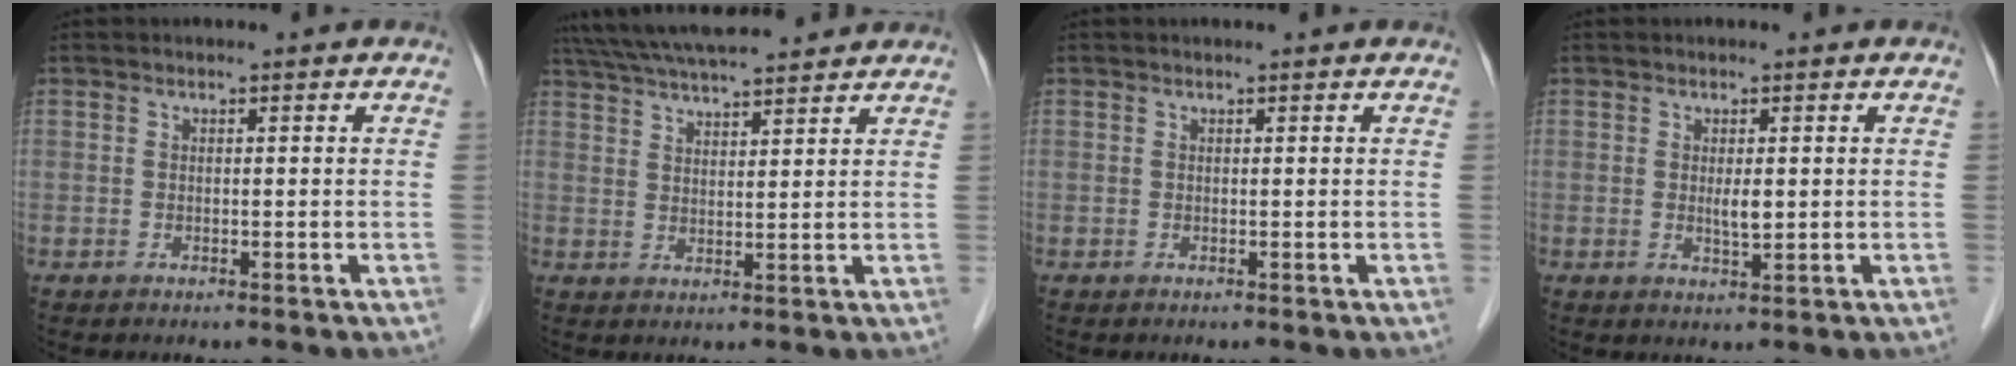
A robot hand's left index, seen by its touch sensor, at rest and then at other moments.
{"total": 13.9, "force": [12.5, 1.6, 5.7], "torque": [-0.105, 0.040, 0.195]}
{"total": 0.5, "force": [0.5, 0.0, 0.2], "torque": [-0.005, 0.001, 0.006]}
{"total": 2.0, "force": [0.2, 0.5, 2.0], "torque": [-0.039, -0.003, 0.007]}